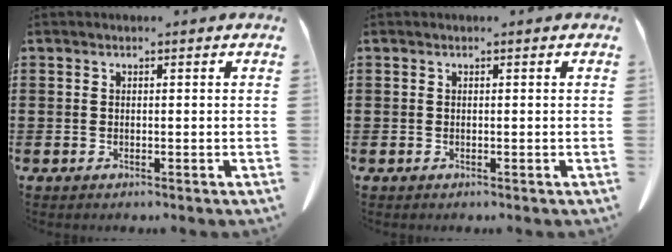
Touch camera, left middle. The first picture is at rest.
{"total": 0.0}